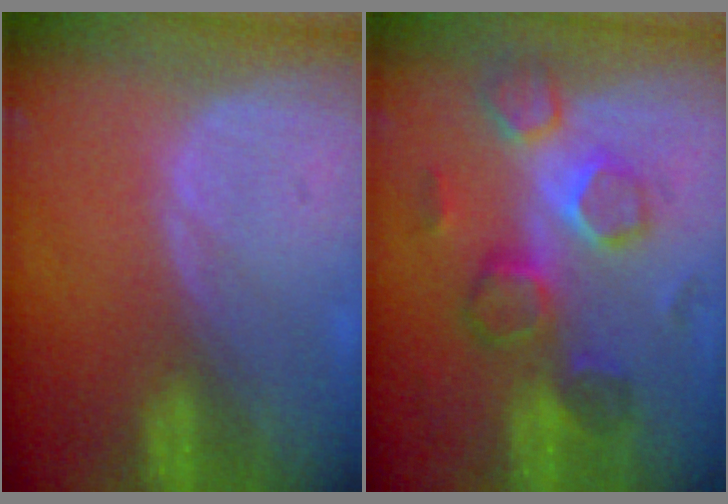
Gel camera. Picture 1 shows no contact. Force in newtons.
{"total": 8.3, "press": 8.1, "slide": 1.8}